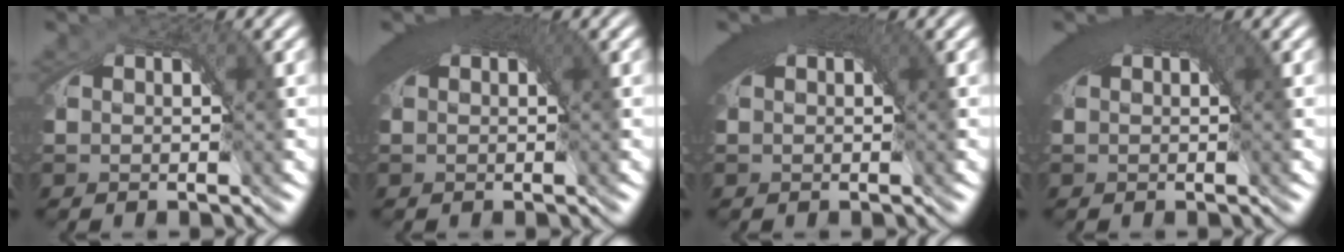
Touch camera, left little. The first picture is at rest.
{"total": 4.9, "force": [1.6, 1.7, 4.3], "torque": [-0.052, 0.013, 0.019]}
{"total": 4.8, "force": [1.6, 1.7, 4.3], "torque": [-0.051, 0.013, 0.018]}
{"total": 4.7, "force": [1.6, 1.6, 4.1], "torque": [-0.048, 0.013, 0.018]}